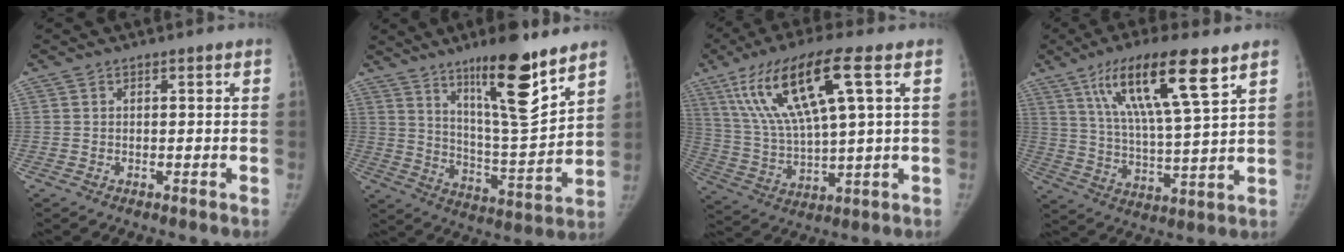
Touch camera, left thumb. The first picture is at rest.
{"total": 17.5, "force": [11.2, 3.1, 13.0], "torque": [-0.188, -0.078, 0.192]}
{"total": 18.3, "force": [7.4, 4.1, 16.2], "torque": [-0.325, -0.007, 0.139]}
{"total": 17.0, "force": [9.1, 3.0, 14.1], "torque": [-0.247, -0.033, 0.165]}